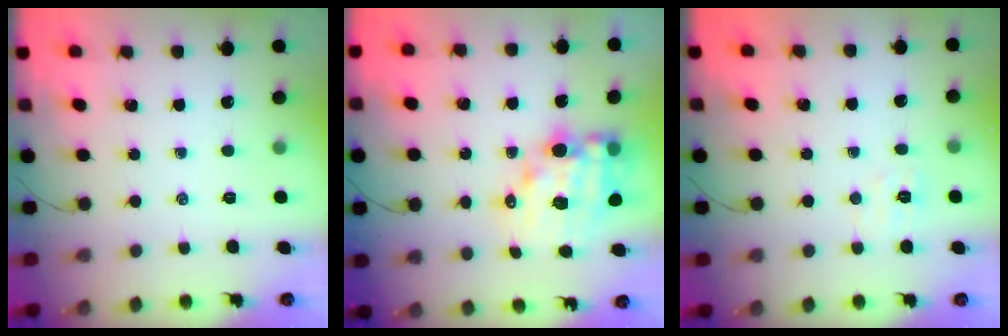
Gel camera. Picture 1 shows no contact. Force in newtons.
{"total": 14.7, "press": 14.3, "slide": 3.5}
{"total": 4.1, "press": 4.0, "slide": 1.0}